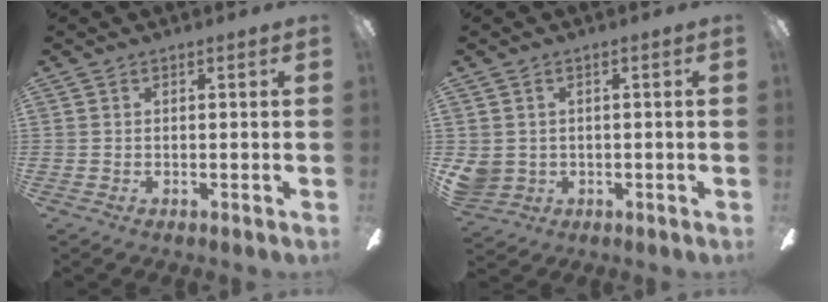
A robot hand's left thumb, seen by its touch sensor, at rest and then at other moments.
{"total": 3.7, "force": [-0.1, 3.6, 1.1], "torque": [-0.038, 0.003, -0.002]}